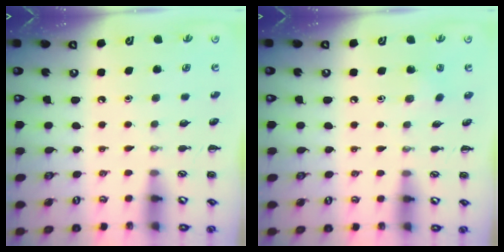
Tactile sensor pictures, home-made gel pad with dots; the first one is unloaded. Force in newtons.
{"total": 5.0, "press": 4.8, "slide": 1.5}